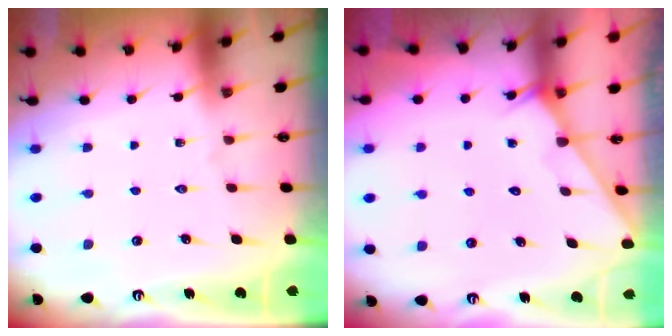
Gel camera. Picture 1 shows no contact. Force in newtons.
{"total": 2.7, "press": 2.7, "slide": 0.2}